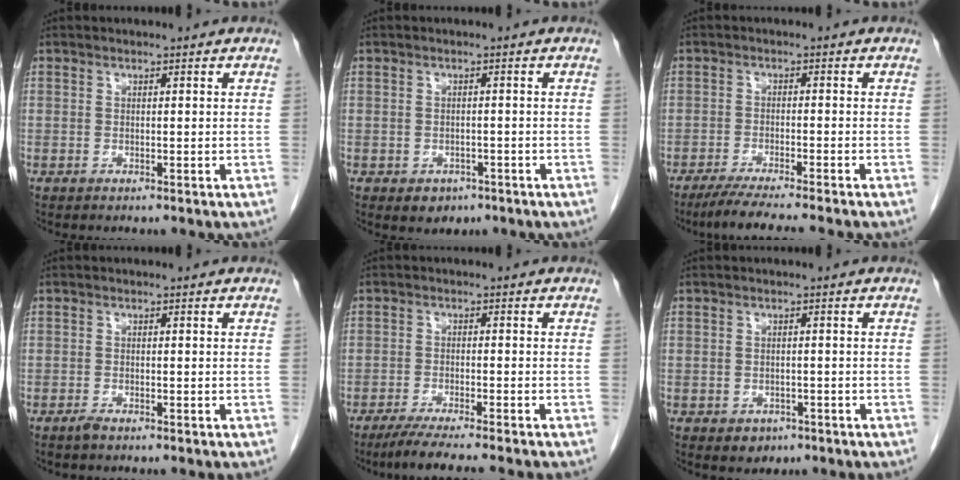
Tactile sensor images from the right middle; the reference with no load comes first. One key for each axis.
{"total": 2.8, "fx": -1.6, "fy": 2.1, "fz": 1.0, "tx": -0.011, "ty": 0.004, "tz": -0.011}
{"total": 8.1, "fx": -6.8, "fy": -1.0, "fz": 4.1, "tx": -0.054, "ty": -0.026, "tz": -0.110}
{"total": 0.9, "fx": -0.8, "fy": 0.1, "fz": 0.5, "tx": -0.015, "ty": -0.002, "tz": -0.014}
{"total": 8.5, "fx": -7.2, "fy": -0.7, "fz": 4.4, "tx": -0.056, "ty": -0.026, "tz": -0.113}
{"total": 2.4, "fx": -1.3, "fy": 1.8, "fz": 0.8, "tx": -0.008, "ty": 0.004, "tz": -0.008}